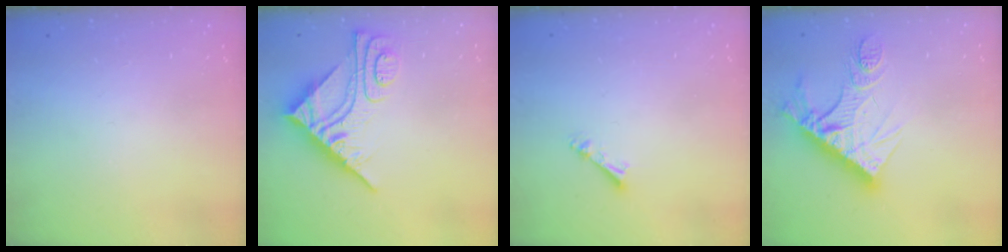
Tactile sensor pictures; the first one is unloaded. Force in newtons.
{"total": 10.6, "press": 10.5, "slide": 1.0}
{"total": 3.5, "press": 3.5, "slide": 0.1}
{"total": 15.0, "press": 14.9, "slide": 1.4}